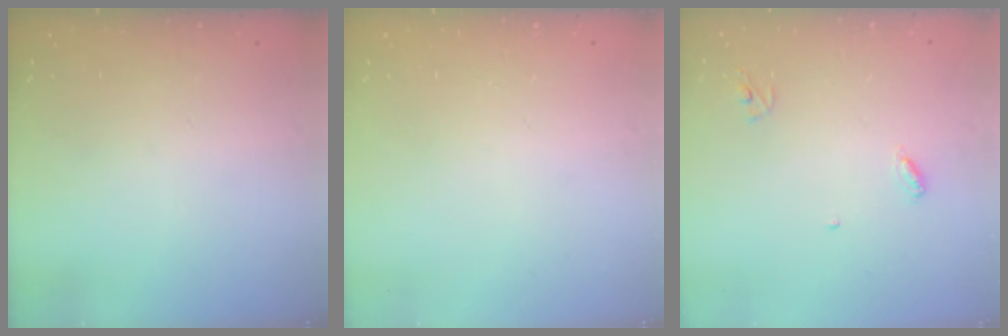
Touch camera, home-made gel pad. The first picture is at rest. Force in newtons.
{"total": 0.0}
{"total": 3.9, "press": 3.9, "slide": 0.3}